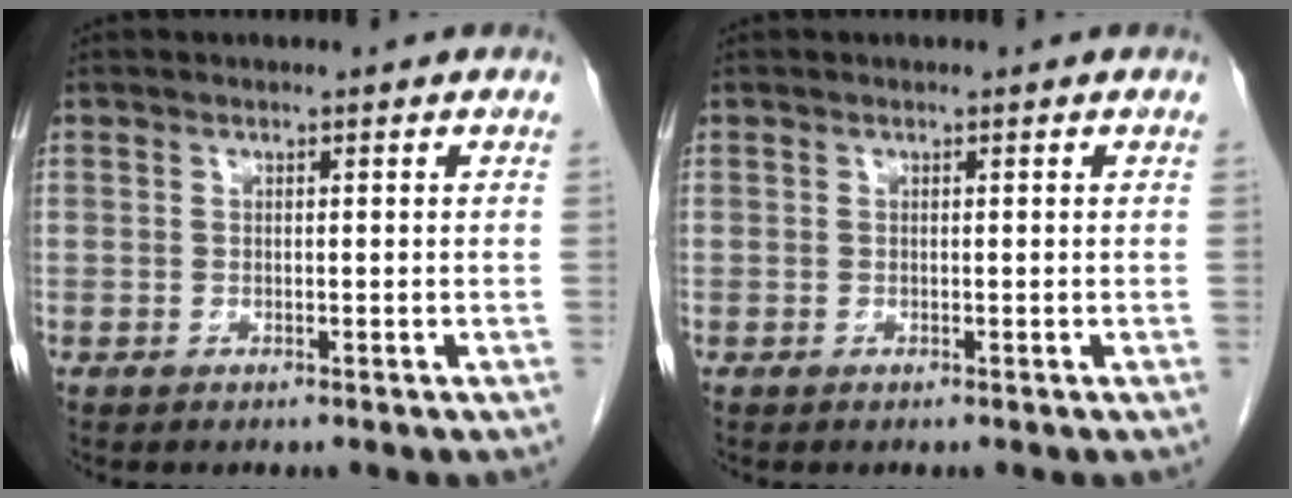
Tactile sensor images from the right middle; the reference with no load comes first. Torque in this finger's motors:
{"motor_torque": [0.00, 0.00, 0.00, 0.00]}